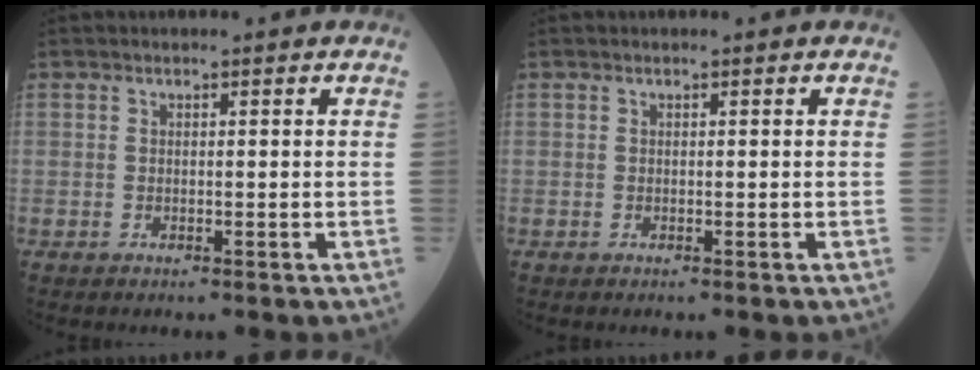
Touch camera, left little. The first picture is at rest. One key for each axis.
{"total": 0.0}